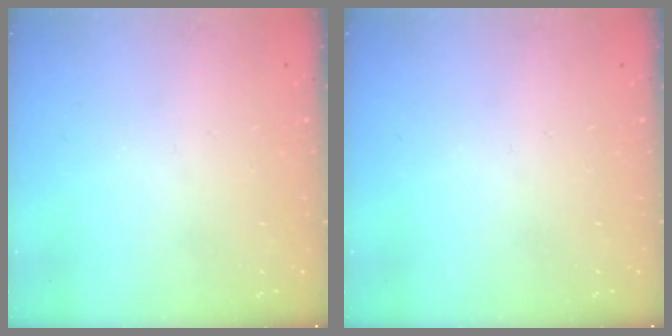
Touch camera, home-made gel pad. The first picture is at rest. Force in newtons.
{"total": 0.0}